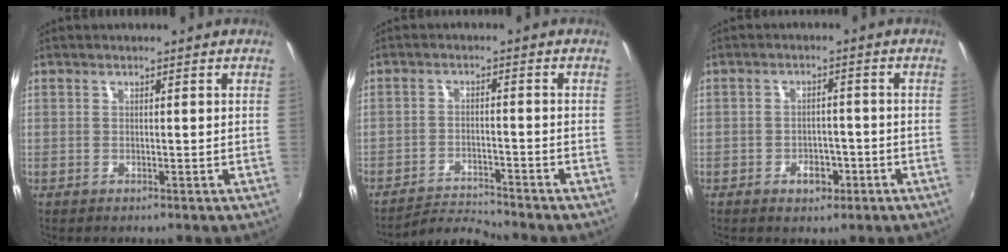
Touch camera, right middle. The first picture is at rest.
{"total": 5.6, "force": [-5.4, -1.1, 0.4], "torque": [-0.029, 0.005, -0.102]}
{"total": 3.9, "force": [-2.1, 2.8, 1.8], "torque": [-0.037, 0.004, -0.023]}